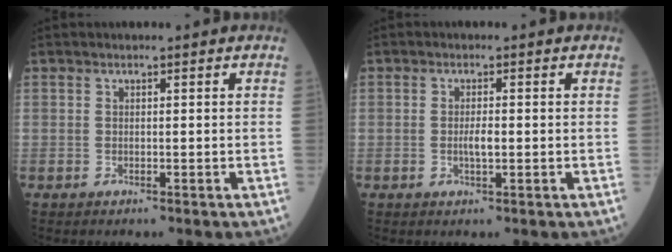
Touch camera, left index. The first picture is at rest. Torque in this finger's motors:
{"motor_torque": [0.60, 0.13, 0.05, 0.01]}